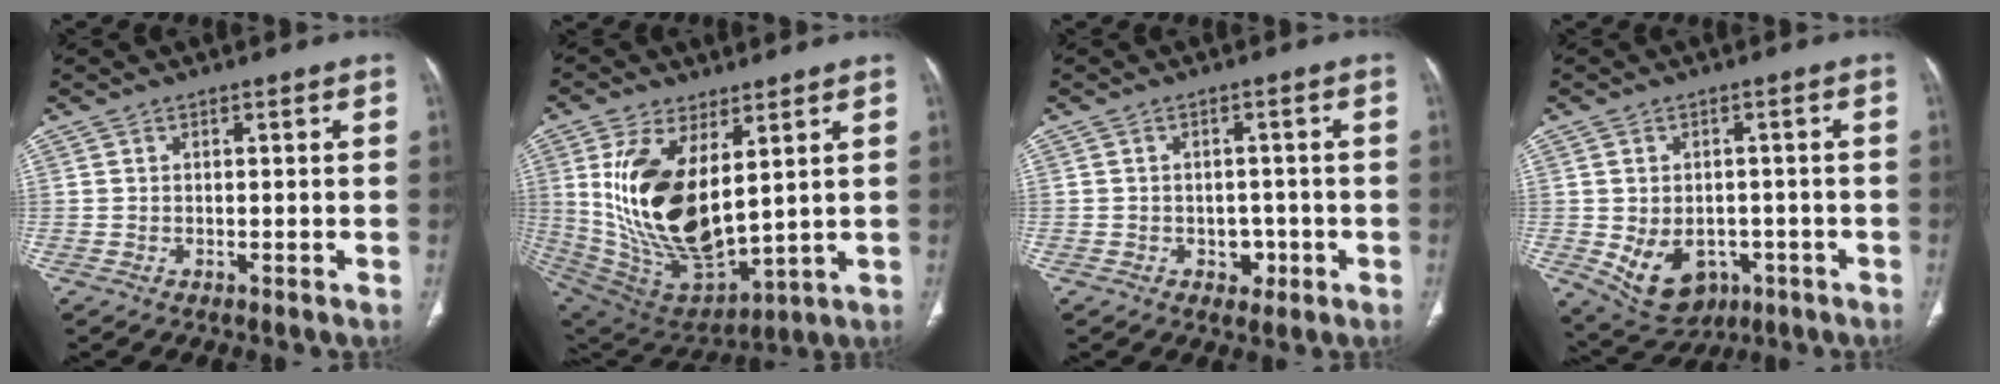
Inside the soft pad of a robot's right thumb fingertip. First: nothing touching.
{"total": 20.7, "force": [4.8, 10.2, 17.3], "torque": [-0.328, -0.033, 0.117]}
{"total": 3.2, "force": [-1.2, 2.6, 1.4], "torque": [0.000, 0.007, -0.013]}
{"total": 10.6, "force": [-3.4, 7.9, 6.2], "torque": [-0.087, 0.013, -0.029]}